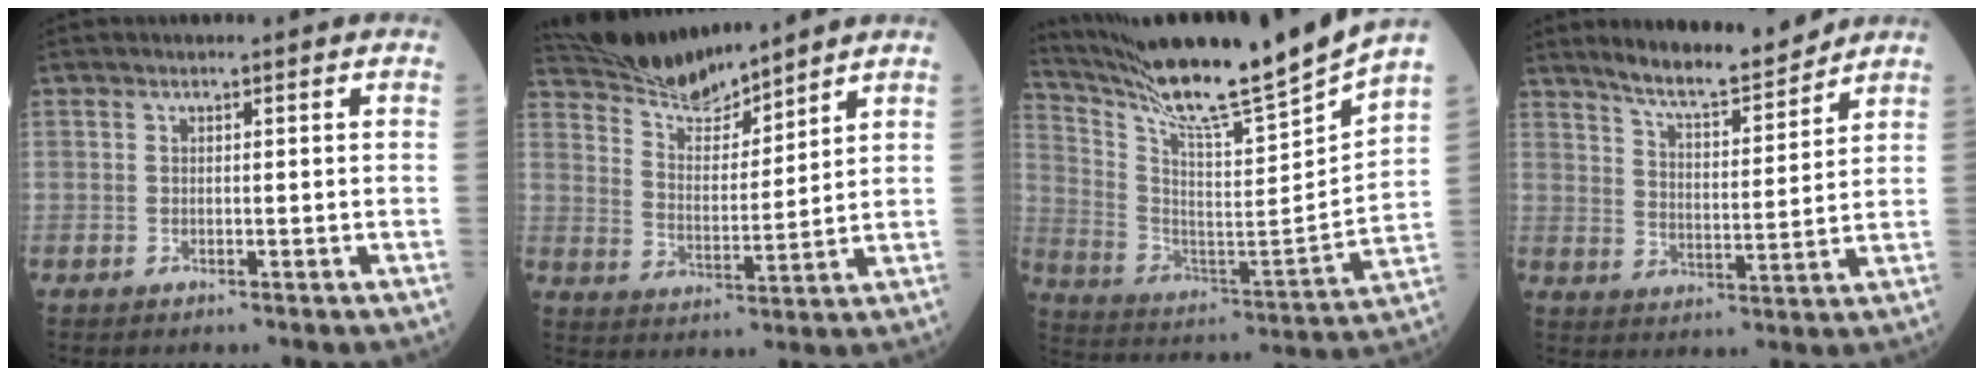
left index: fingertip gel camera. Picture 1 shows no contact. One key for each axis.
{"total": 9.9, "fx": 9.7, "fy": 0.7, "fz": 2.0, "tx": -0.053, "ty": 0.006, "tz": 0.187}
{"total": 21.8, "fx": 19.1, "fy": -2.8, "fz": 10.0, "tx": -0.185, "ty": -0.071, "tz": 0.308}
{"total": 9.5, "fx": 8.8, "fy": 0.7, "fz": 3.5, "tx": -0.065, "ty": -0.005, "tz": 0.149}